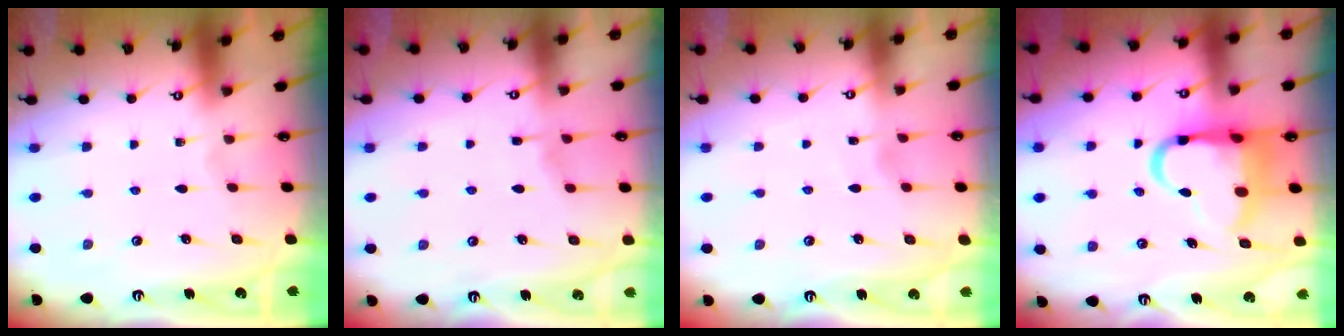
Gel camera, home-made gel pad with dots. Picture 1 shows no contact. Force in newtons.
{"total": 3.3, "press": 3.3, "slide": 0.3}
{"total": 1.7, "press": 1.7, "slide": 0.2}
{"total": 12.7, "press": 12.5, "slide": 2.3}